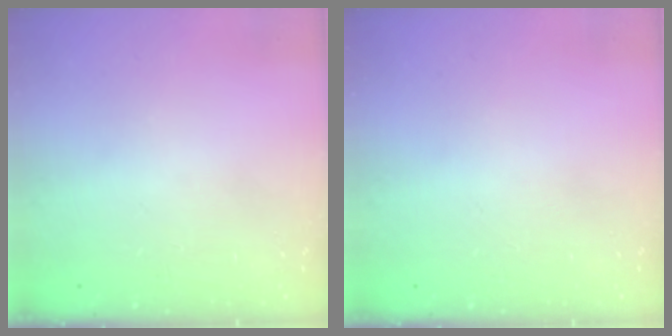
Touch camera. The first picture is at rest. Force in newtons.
{"total": 0.0}